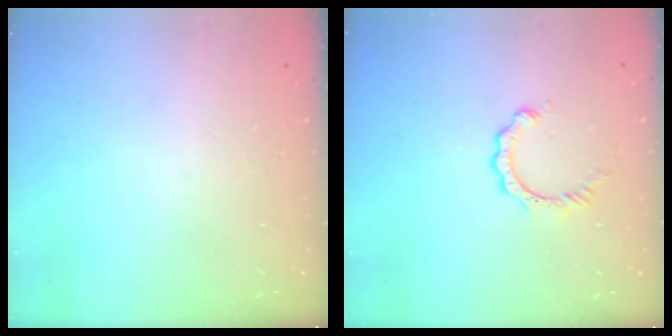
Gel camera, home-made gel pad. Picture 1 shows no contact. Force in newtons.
{"total": 2.9, "press": 2.9, "slide": 0.5}